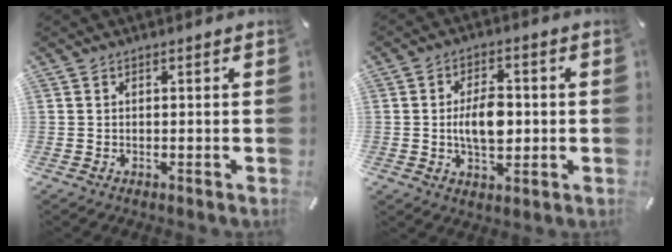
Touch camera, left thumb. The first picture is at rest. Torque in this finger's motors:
{"motor_torque": [1.64, 1.70, 0.44, -0.29, 0.11]}